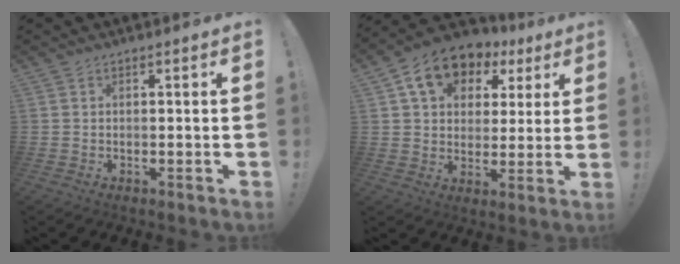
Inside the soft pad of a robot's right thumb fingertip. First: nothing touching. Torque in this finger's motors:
{"motor_torque": [0.82, 2.79, 0.71, -0.38, 0.04]}